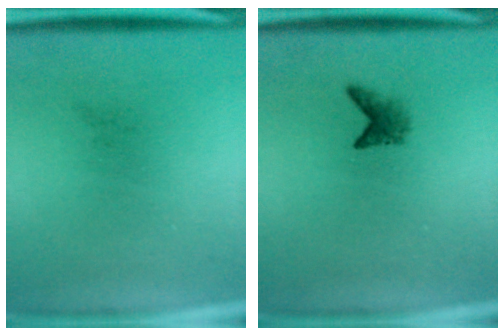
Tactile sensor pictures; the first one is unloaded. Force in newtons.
{"total": 1.8}